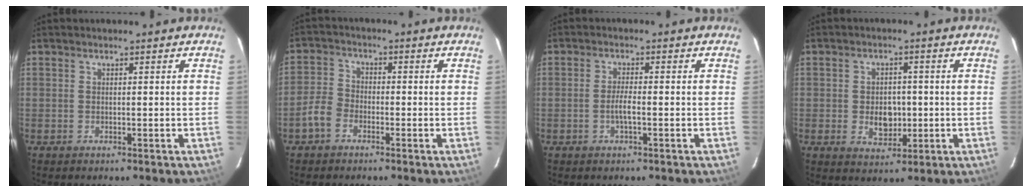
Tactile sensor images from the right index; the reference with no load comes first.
{"total": 4.4, "force": [-2.5, 3.0, 2.0], "torque": [-0.043, 0.014, -0.051]}
{"total": 2.6, "force": [-0.9, 0.3, 2.4], "torque": [-0.049, 0.000, -0.016]}
{"total": 5.7, "force": [-0.7, 4.1, 3.8], "torque": [-0.068, 0.003, -0.002]}